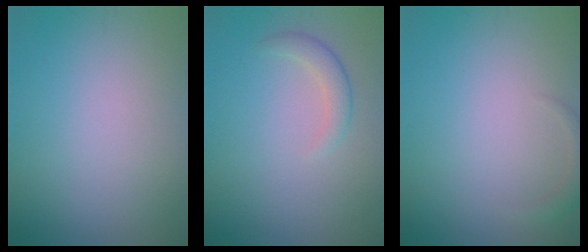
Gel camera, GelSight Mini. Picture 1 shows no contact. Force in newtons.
{"total": 1.9, "press": 1.9, "slide": 0.2}
{"total": 1.2, "press": 1.2, "slide": 0.1}